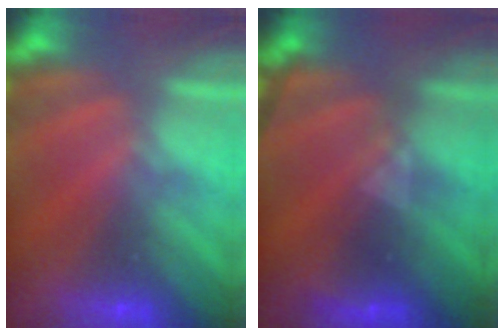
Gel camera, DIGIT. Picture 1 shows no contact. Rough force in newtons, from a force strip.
{"total": 2.3}